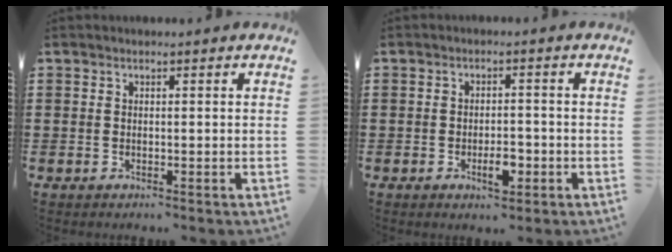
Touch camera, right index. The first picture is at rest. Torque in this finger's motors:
{"motor_torque": [0.54, 0.62, 0.11, 0.08]}